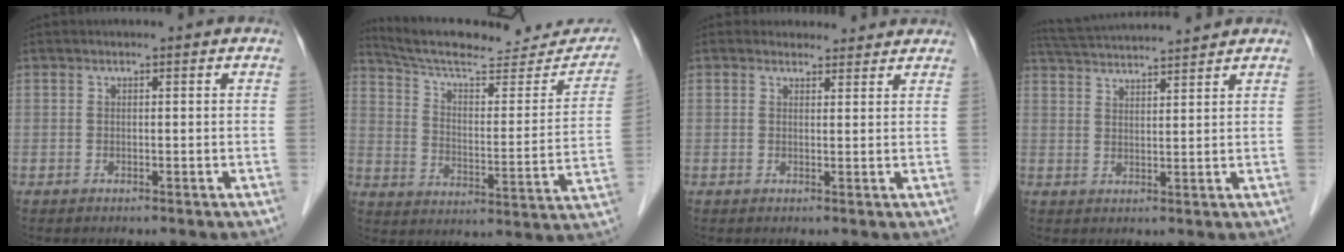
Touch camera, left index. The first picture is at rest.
{"total": 23.5, "force": [21.4, 4.8, 8.4], "torque": [-0.119, -0.026, 0.288]}
{"total": 3.5, "force": [3.2, 1.4, -0.1], "torque": [0.003, 0.007, 0.033]}
{"total": 10.8, "force": [10.1, -0.1, 3.8], "torque": [-0.076, 0.025, 0.160]}